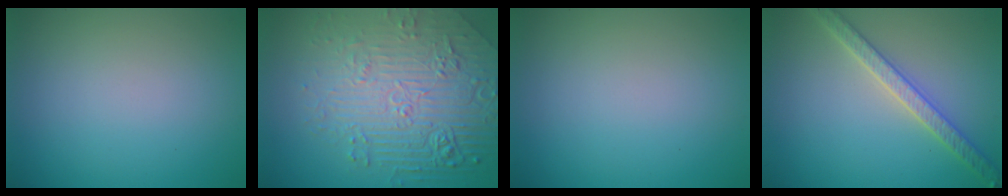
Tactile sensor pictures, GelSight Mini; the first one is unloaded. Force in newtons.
{"total": 8.9, "press": 6.1, "slide": 6.5}
{"total": 0.0}
{"total": 3.8, "press": 3.7, "slide": 0.8}